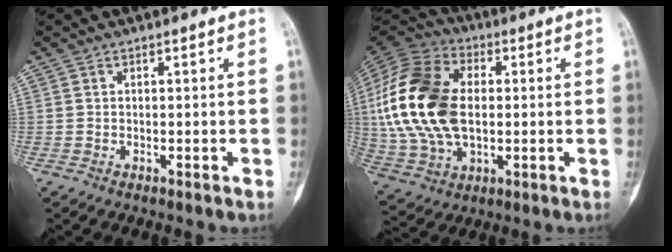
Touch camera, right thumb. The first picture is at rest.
{"total": 23.6, "force": [1.3, 14.7, 18.3], "torque": [-0.381, 0.004, 0.025]}